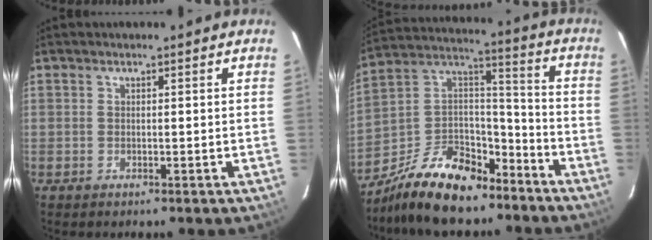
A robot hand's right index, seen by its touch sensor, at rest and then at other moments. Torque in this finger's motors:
{"motor_torque": [1.16, -0.98, 0.25, 0.03]}